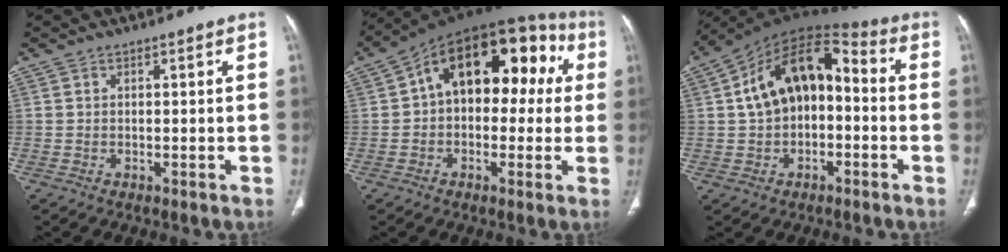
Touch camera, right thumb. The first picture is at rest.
{"total": 19.5, "force": [3.4, 11.6, 15.3], "torque": [-0.172, 0.054, 0.036]}
{"total": 15.8, "force": [0.3, 9.8, 12.4], "torque": [-0.179, 0.053, -0.007]}